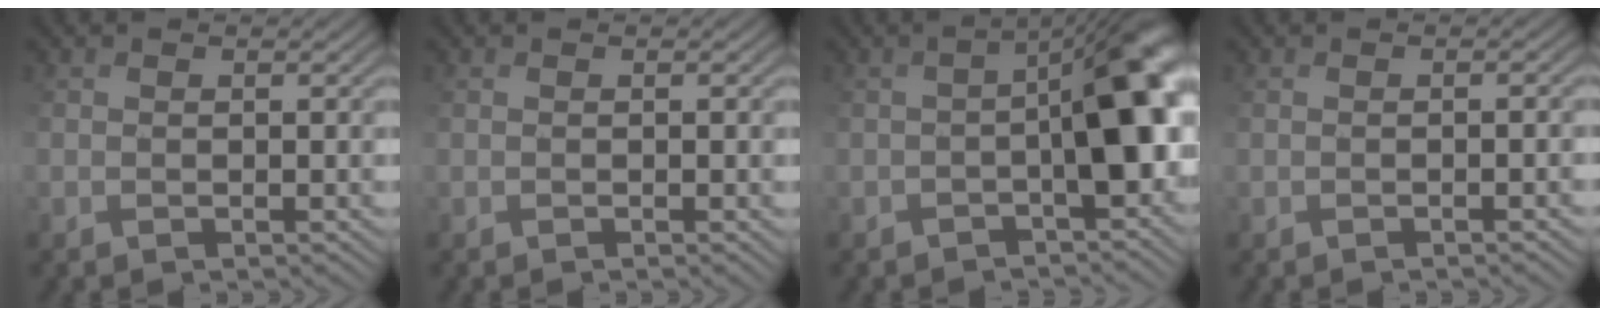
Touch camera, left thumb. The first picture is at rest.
{"total": 0.6, "force": [-0.1, 0.0, 0.6], "torque": [-0.008, -0.002, 0.005]}
{"total": 9.1, "force": [-2.4, 3.4, 8.1], "torque": [-0.095, -0.002, -0.038]}
{"total": 2.9, "force": [-1.0, 0.8, 2.7], "torque": [-0.015, 0.004, 0.005]}